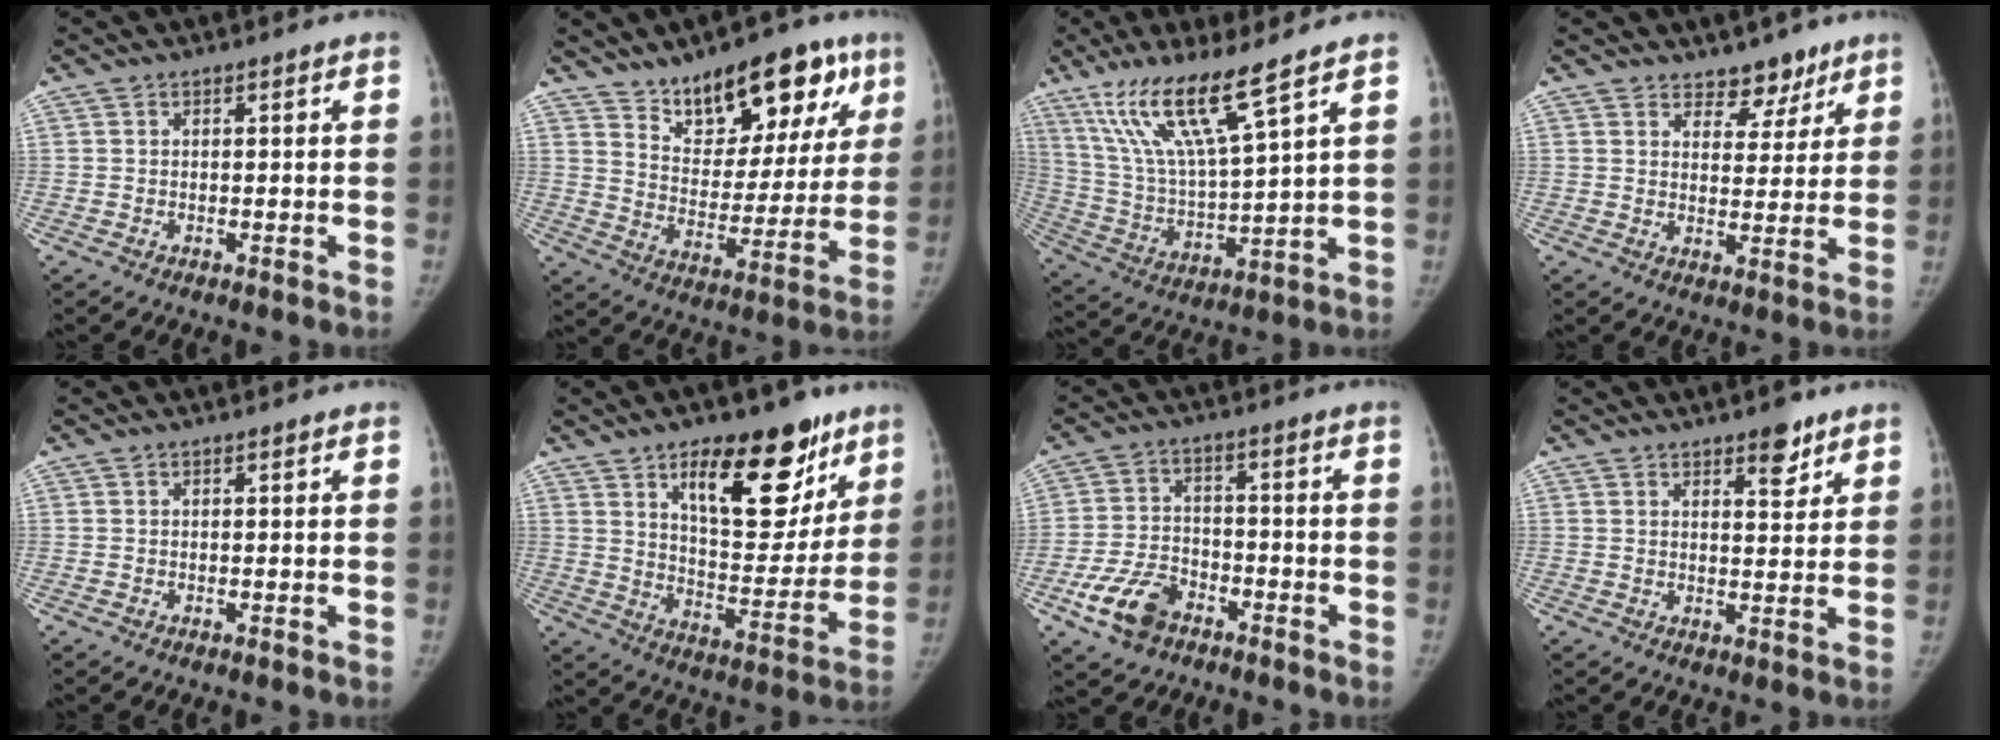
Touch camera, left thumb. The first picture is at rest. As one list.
[{"total": 19.6, "force": [12.3, 9.5, 11.9], "torque": [-0.115, -0.051, 0.193]}, {"total": 15.3, "force": [9.9, 1.4, 11.6], "torque": [-0.229, -0.049, 0.202]}, {"total": 5.9, "force": [4.5, 3.5, 1.6], "torque": [0.016, -0.029, 0.069]}, {"total": 0.0}, {"total": 21.4, "force": [12.0, 9.8, 14.7], "torque": [-0.149, -0.058, 0.185]}, {"total": 9.5, "force": [-5.3, 6.0, 5.1], "torque": [-0.090, 0.022, -0.098]}, {"total": 5.1, "force": [3.5, 2.0, 3.1], "torque": [-0.024, -0.022, 0.049]}]